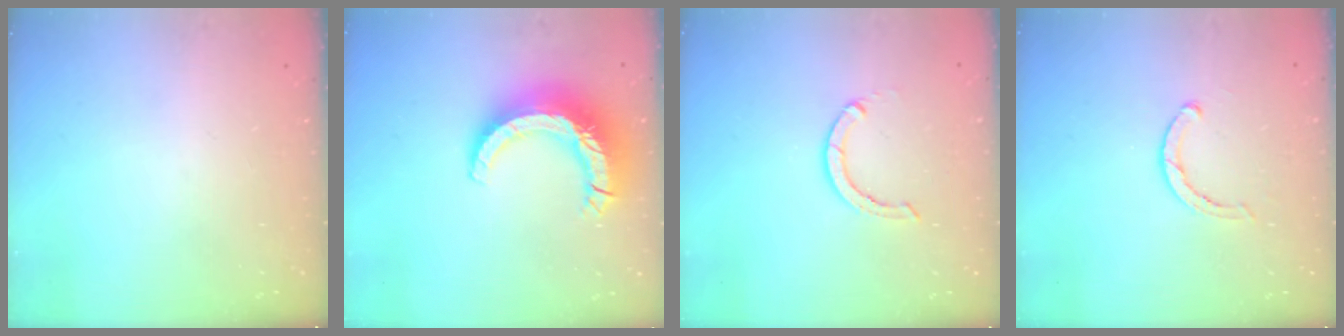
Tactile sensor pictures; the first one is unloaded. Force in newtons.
{"total": 14.0, "press": 13.9, "slide": 1.3}
{"total": 2.9, "press": 2.9, "slide": 0.1}
{"total": 2.8, "press": 2.8, "slide": 0.2}